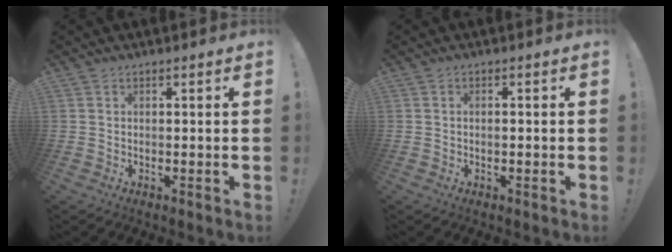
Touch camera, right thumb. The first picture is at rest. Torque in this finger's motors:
{"motor_torque": [-0.29, -0.40, -0.27, 0.26, 0.02]}